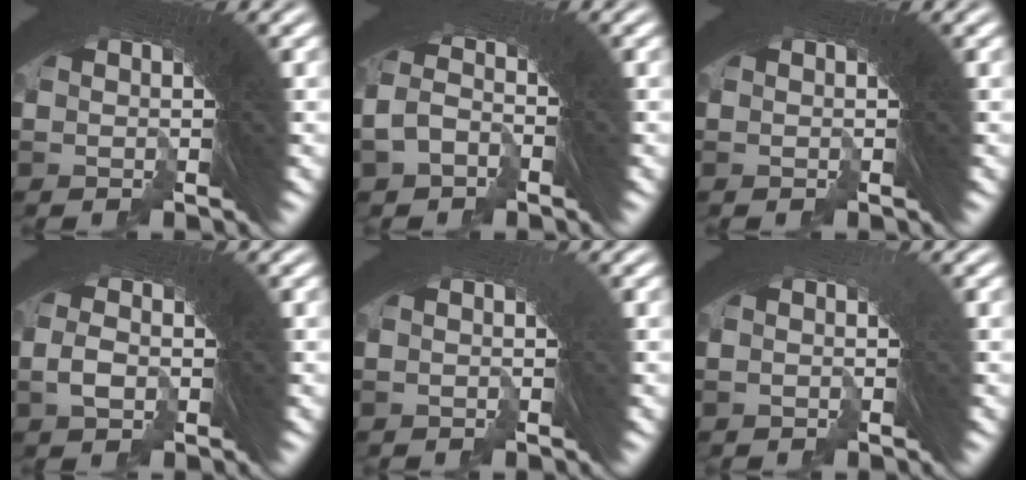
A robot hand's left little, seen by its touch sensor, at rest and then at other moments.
{"total": 4.1, "force": [-3.6, 1.5, -1.3], "torque": [0.025, -0.016, -0.056]}
{"total": 0.0}
{"total": 2.2, "force": [-1.7, 1.4, -0.3], "torque": [0.017, -0.002, -0.030]}
{"total": 3.0, "force": [-1.6, -1.0, -2.3], "torque": [0.031, -0.010, -0.020]}
{"total": 3.7, "force": [-2.1, -1.3, -2.7], "torque": [0.037, -0.014, -0.026]}